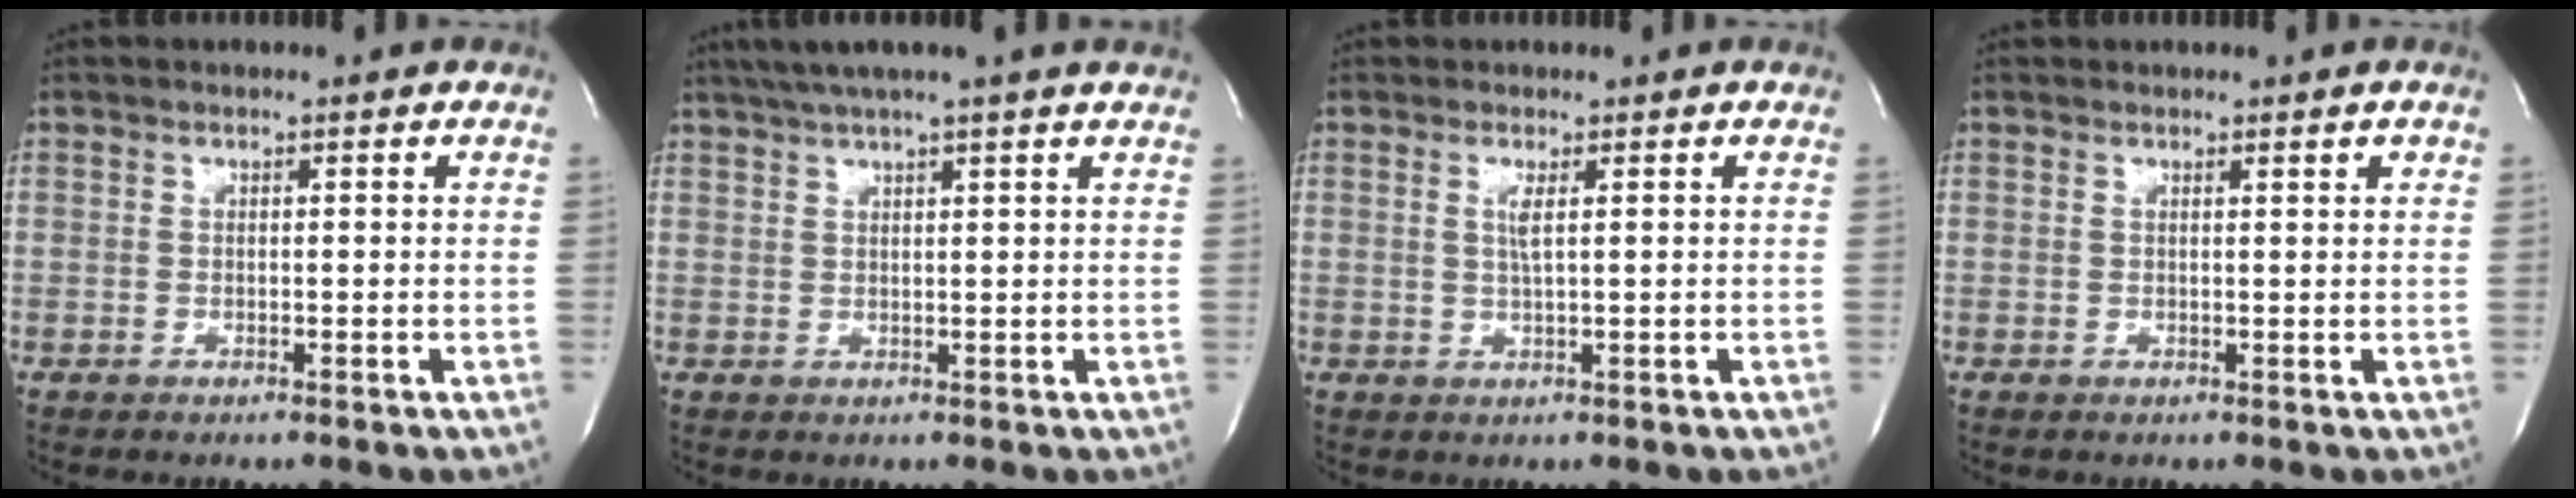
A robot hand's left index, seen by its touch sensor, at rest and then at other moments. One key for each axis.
{"total": 9.9, "fx": 8.2, "fy": -0.7, "fz": 5.4, "tx": -0.092, "ty": 0.027, "tz": 0.103}
{"total": 1.7, "fx": 0.5, "fy": -0.1, "fz": 1.6, "tx": -0.040, "ty": -0.009, "tz": 0.010}
{"total": 0.9, "fx": 0.8, "fy": -0.1, "fz": 0.5, "tx": -0.009, "ty": -0.006, "tz": 0.009}